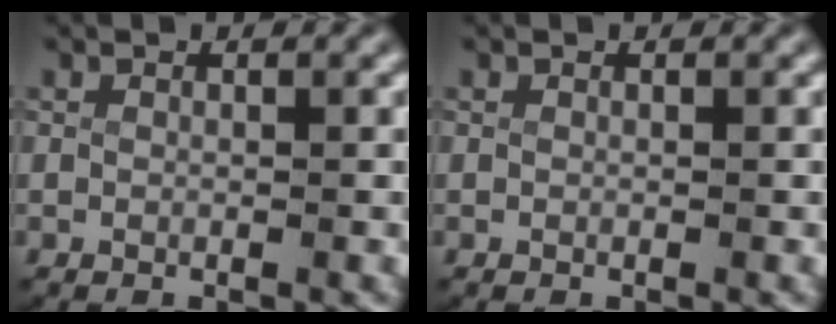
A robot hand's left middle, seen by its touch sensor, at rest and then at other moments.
{"total": 0.0}